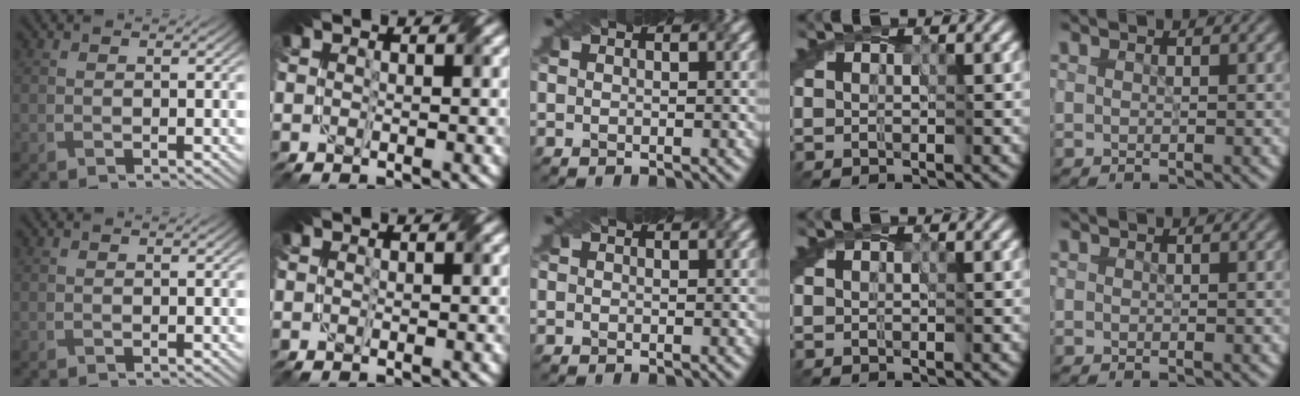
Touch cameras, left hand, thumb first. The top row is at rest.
{}